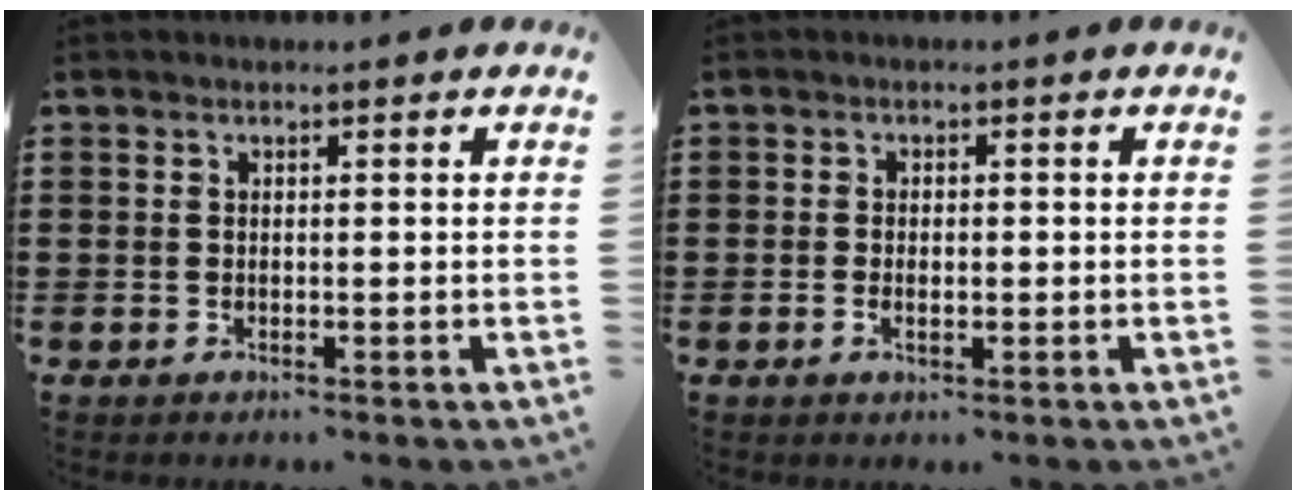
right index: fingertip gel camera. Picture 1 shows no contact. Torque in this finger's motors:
{"motor_torque": [-0.86, 1.20, -0.01, -0.01]}